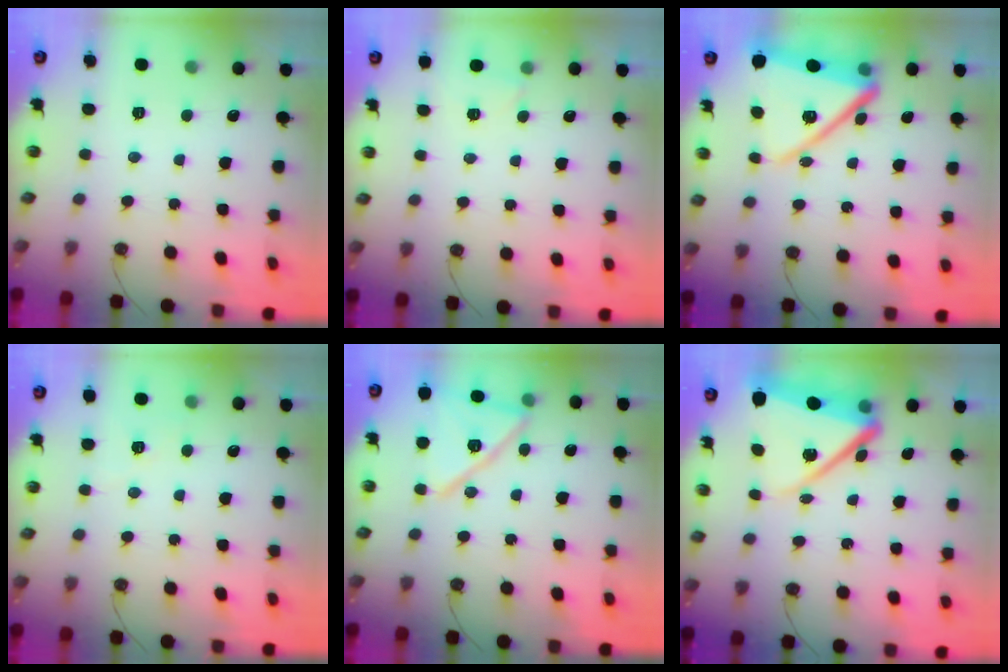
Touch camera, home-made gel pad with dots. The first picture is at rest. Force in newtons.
{"total": 1.8, "press": 1.6, "slide": 0.8}
{"total": 18.4, "press": 18.3, "slide": 2.2}
{"total": 5.3, "press": 5.0, "slide": 1.7}
{"total": 16.4, "press": 12.2, "slide": 10.9}
{"total": 13.1, "press": 12.9, "slide": 1.8}